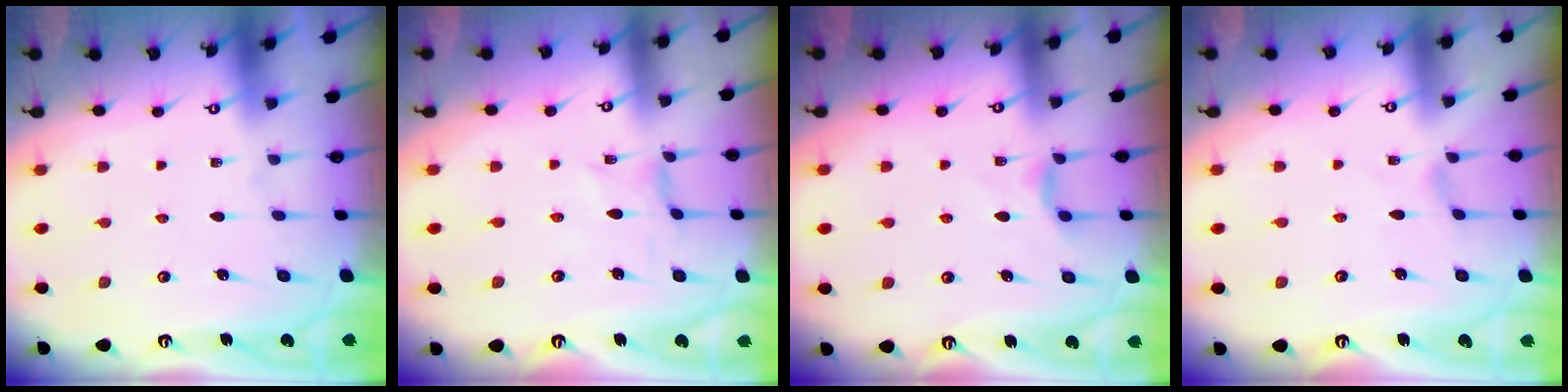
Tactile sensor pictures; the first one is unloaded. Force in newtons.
{"total": 0.0}
{"total": 5.3, "press": 5.2, "slide": 0.8}
{"total": 0.0}